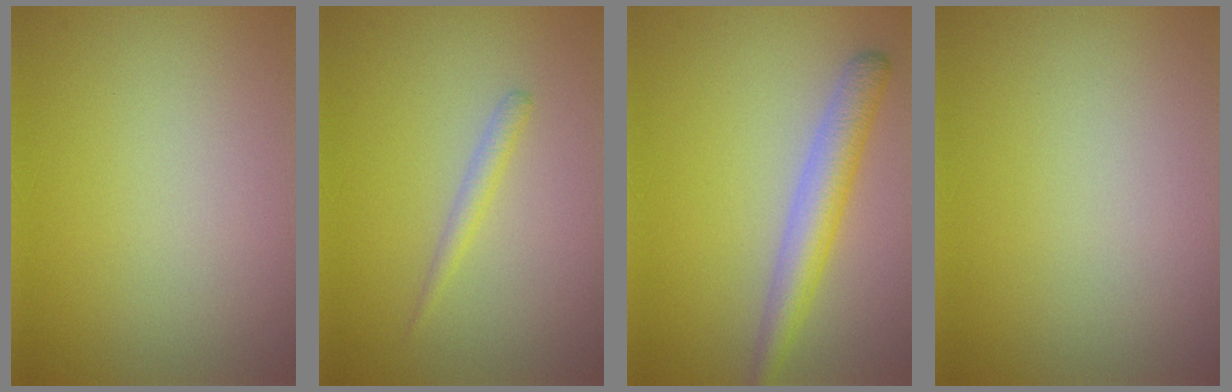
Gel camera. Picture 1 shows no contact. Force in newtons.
{"total": 1.2, "press": 1.1, "slide": 0.1}
{"total": 3.7, "press": 3.7, "slide": 0.1}
{"total": 0.0}